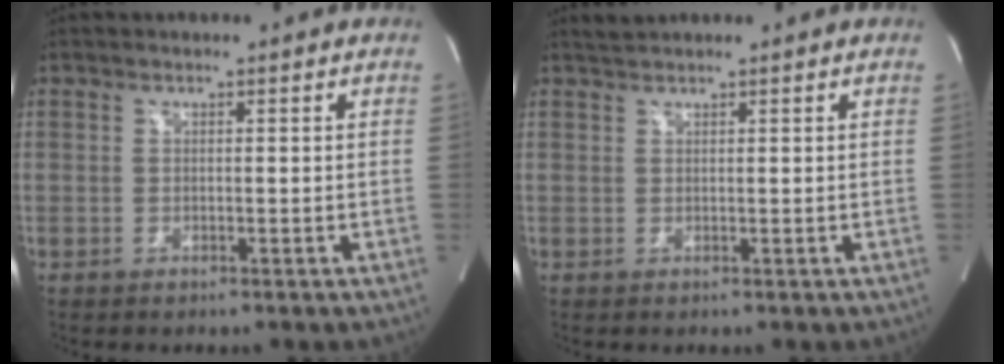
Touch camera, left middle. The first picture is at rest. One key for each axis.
{"total": 1.1, "fx": 1.1, "fy": -0.2, "fz": 0.0, "tx": -0.009, "ty": 0.008, "tz": 0.028}